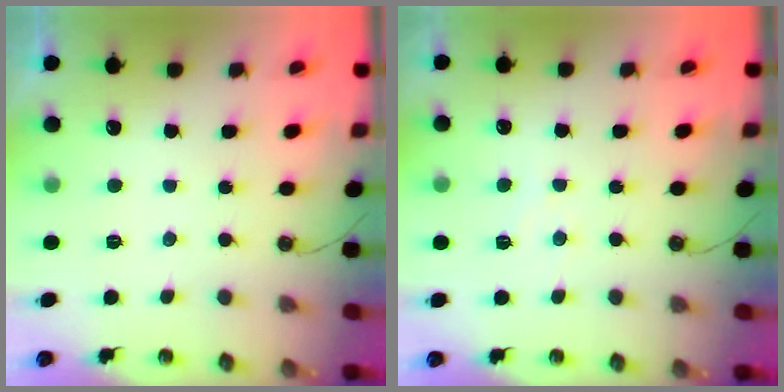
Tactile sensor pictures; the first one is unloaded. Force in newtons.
{"total": 4.6, "press": 4.6, "slide": 0.4}